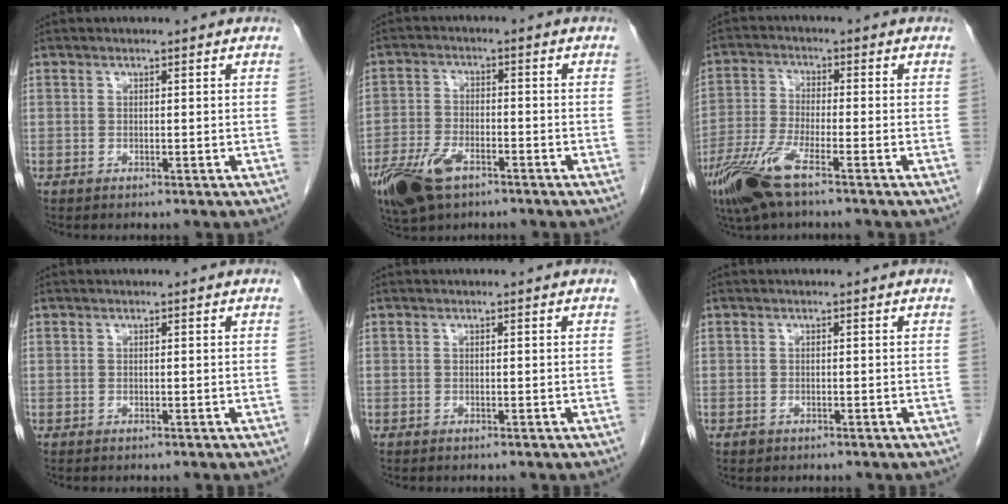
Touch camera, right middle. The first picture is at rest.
{"total": 9.8, "force": [-6.1, 4.6, 6.2], "torque": [-0.128, -0.009, -0.110]}
{"total": 8.9, "force": [-5.6, 1.4, 6.7], "torque": [-0.151, -0.018, -0.111]}
{"total": 0.0}
{"total": 0.0}
{"total": 0.7, "force": [-0.5, 0.5, 0.2], "torque": [-0.005, 0.001, -0.006]}